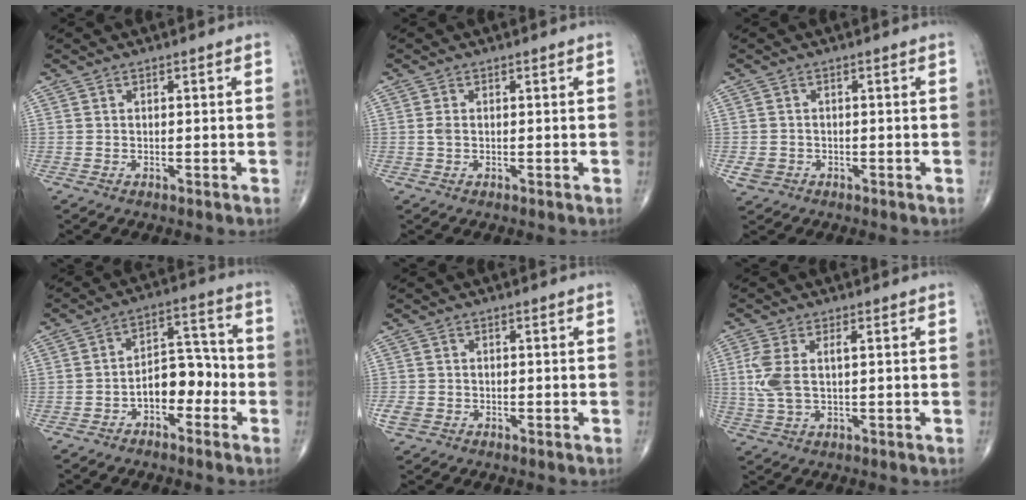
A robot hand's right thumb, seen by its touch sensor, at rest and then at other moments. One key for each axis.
{"total": 1.1, "fx": 0.0, "fy": 0.6, "fz": 0.9, "tx": -0.021, "ty": 0.001, "tz": -0.001}
{"total": 2.4, "fx": -0.9, "fy": 2.1, "fz": 0.8, "tx": -0.011, "ty": 0.006, "tz": -0.011}
{"total": 8.5, "fx": -3.1, "fy": 5.1, "fz": 6.0, "tx": -0.062, "ty": 0.048, "tz": -0.058}
{"total": 2.6, "fx": -1.1, "fy": 2.1, "fz": 1.2, "tx": -0.028, "ty": 0.006, "tz": -0.018}
{"total": 6.8, "fx": 0.9, "fy": 3.0, "fz": 6.0, "tx": -0.156, "ty": 0.009, "tz": 0.020}